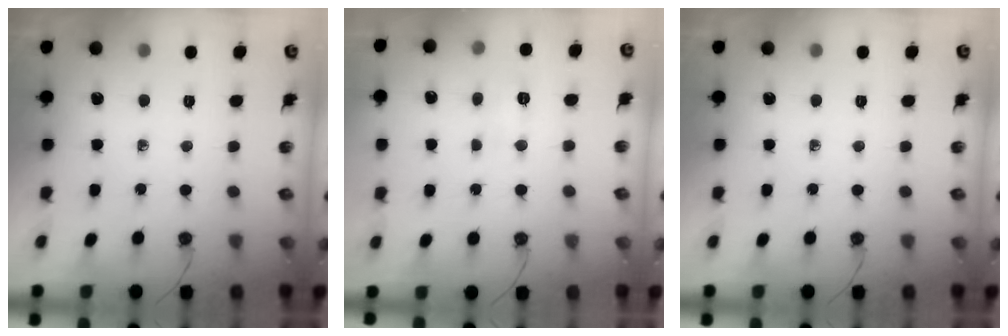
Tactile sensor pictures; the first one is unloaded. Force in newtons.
{"total": 4.4, "press": 4.4, "slide": 0.5}
{"total": 0.0}